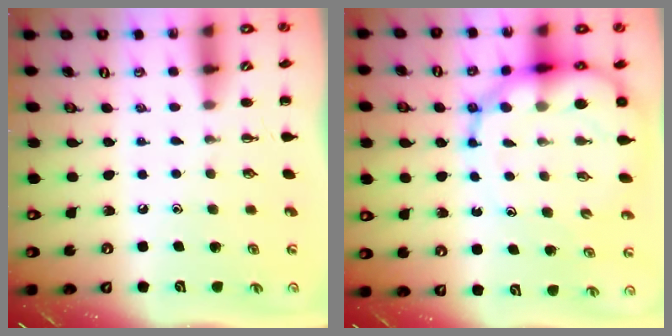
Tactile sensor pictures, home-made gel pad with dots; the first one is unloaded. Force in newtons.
{"total": 15.9, "press": 15.4, "slide": 4.0}